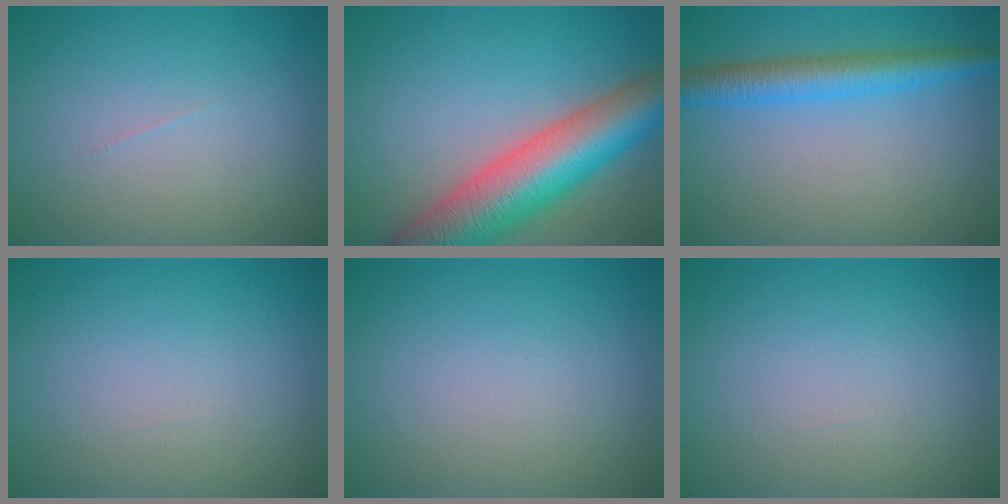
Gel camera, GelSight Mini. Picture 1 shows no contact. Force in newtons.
{"total": 10.9, "press": 10.9, "slide": 0.5}
{"total": 4.4, "press": 4.4, "slide": 0.2}
{"total": 0.0}
{"total": 0.0}
{"total": 0.0}